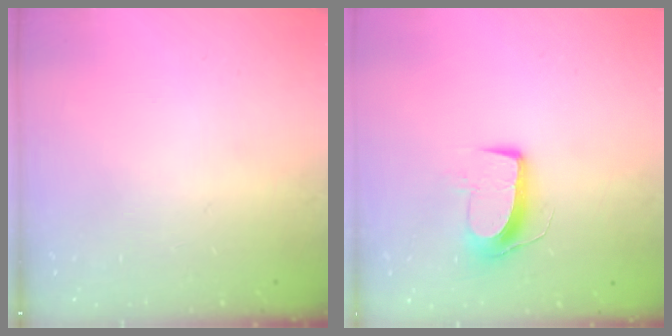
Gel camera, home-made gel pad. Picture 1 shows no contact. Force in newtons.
{"total": 10.1, "press": 10.1, "slide": 0.1}